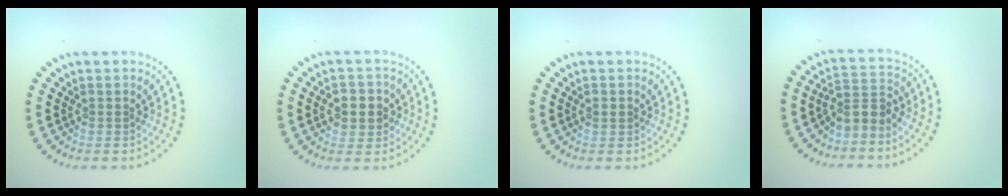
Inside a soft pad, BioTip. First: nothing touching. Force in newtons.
{"total": 2.9, "press": 2.9, "slide": 0.6}
{"total": 1.0, "press": 1.0, "slide": 0.0}
{"total": 2.6, "press": 1.8, "slide": 1.8}